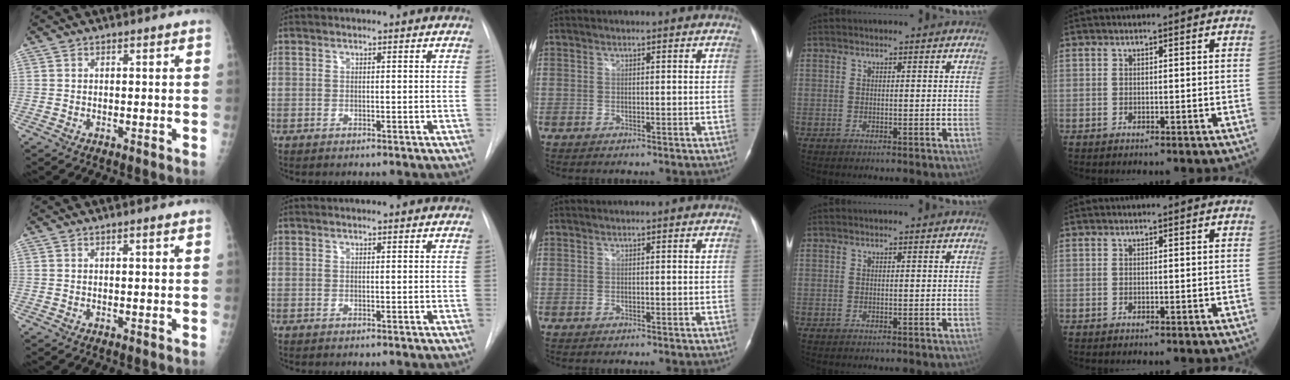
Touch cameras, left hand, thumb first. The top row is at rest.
{"thumb": {"total": 0.8, "force": [0.4, 0.0, 0.6], "torque": [-0.010, 0.000, 0.006]}, "index": {"total": 0.7, "force": [-0.7, -0.2, 0.0], "torque": [-0.004, 0.008, -0.011]}}